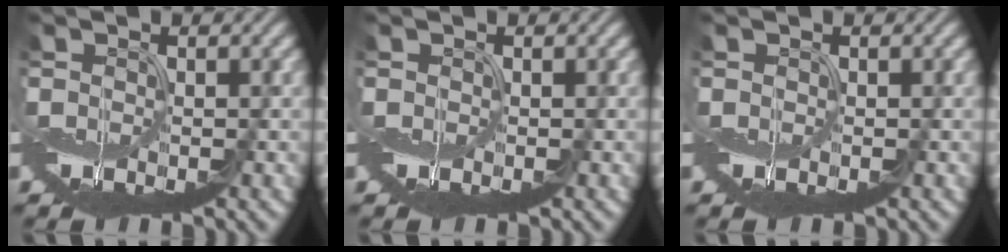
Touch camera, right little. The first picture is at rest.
{"total": 0.0}
{"total": 0.0}